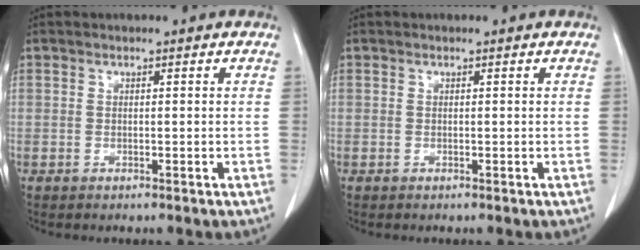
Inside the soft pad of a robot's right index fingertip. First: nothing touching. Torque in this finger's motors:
{"motor_torque": [0.00, 0.00, 0.00, 0.00]}